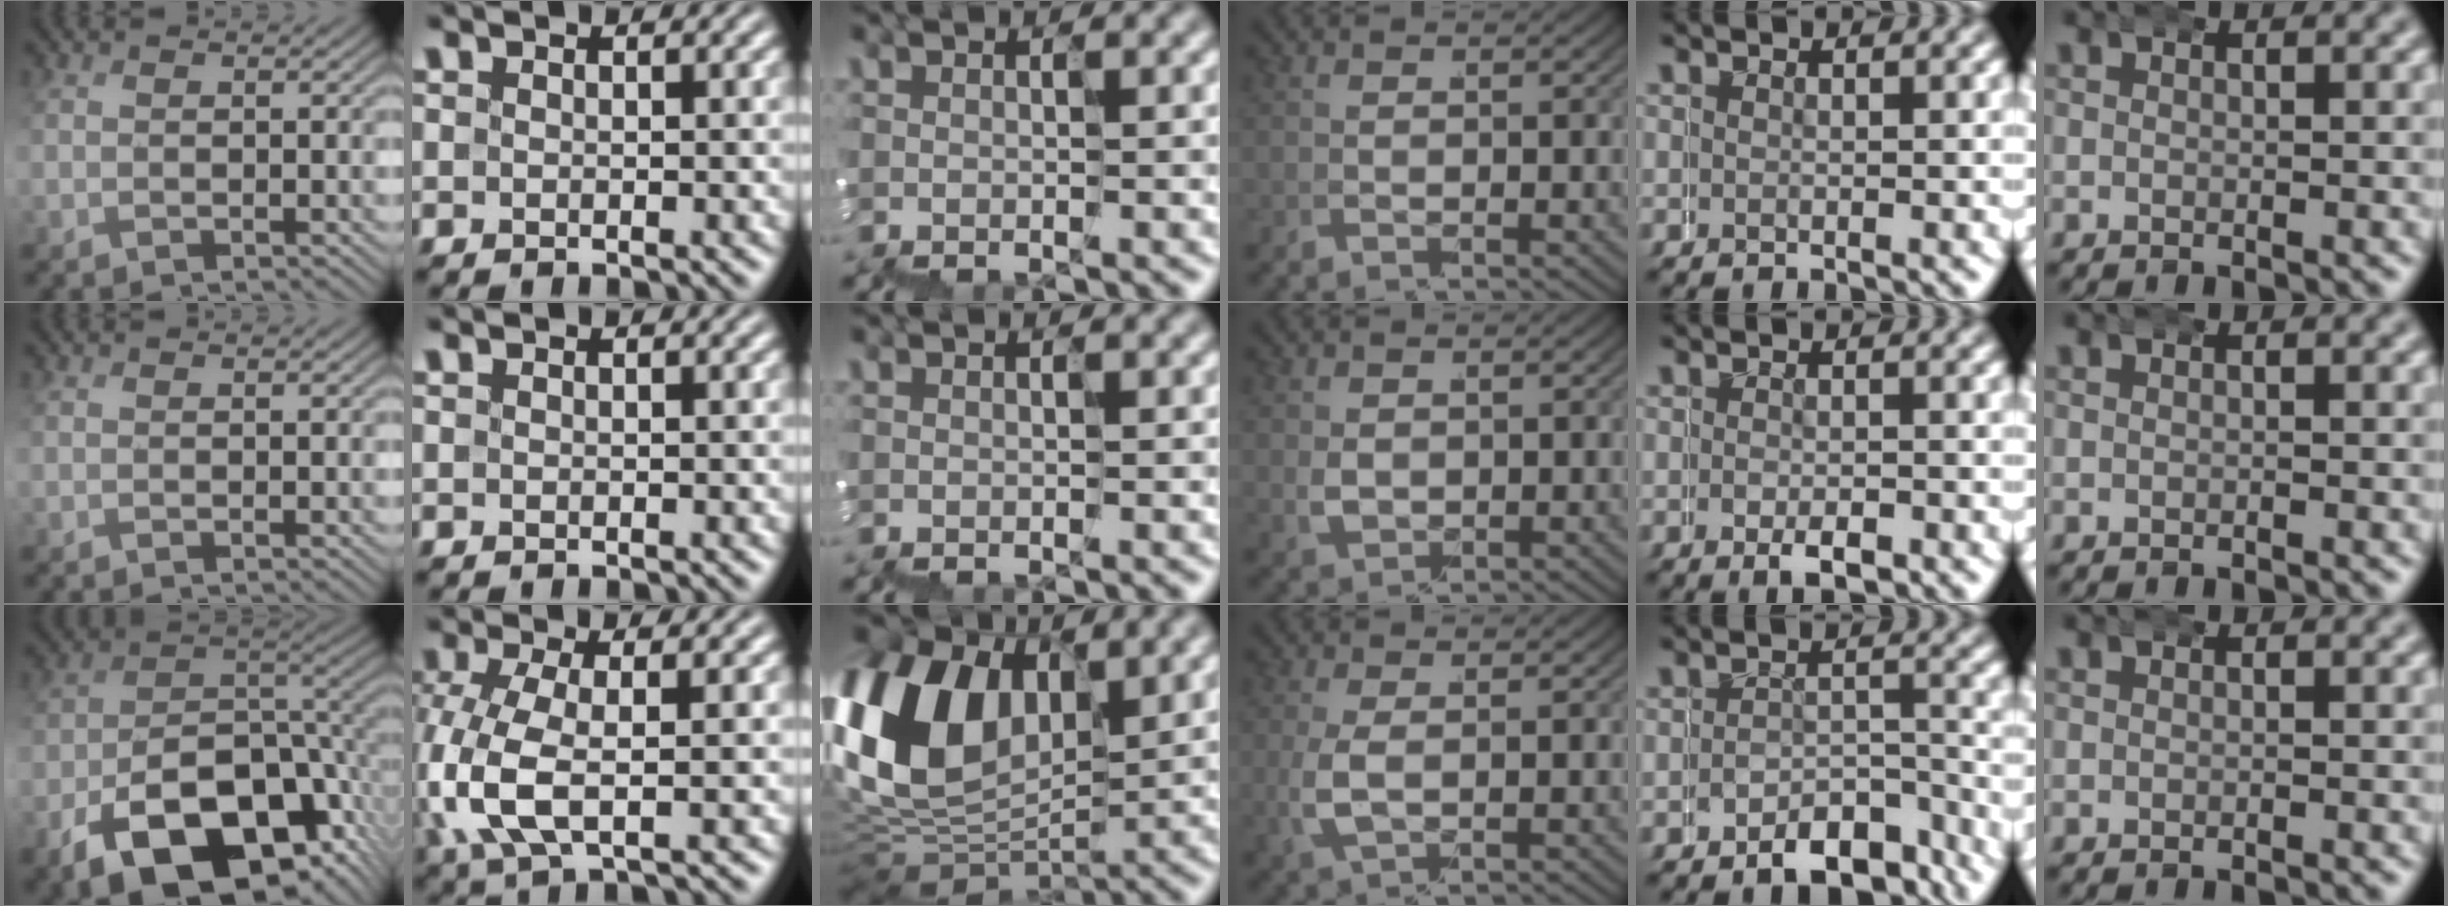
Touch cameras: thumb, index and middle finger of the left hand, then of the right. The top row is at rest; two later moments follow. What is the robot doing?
{"motion": "wrap", "object": "belt"}